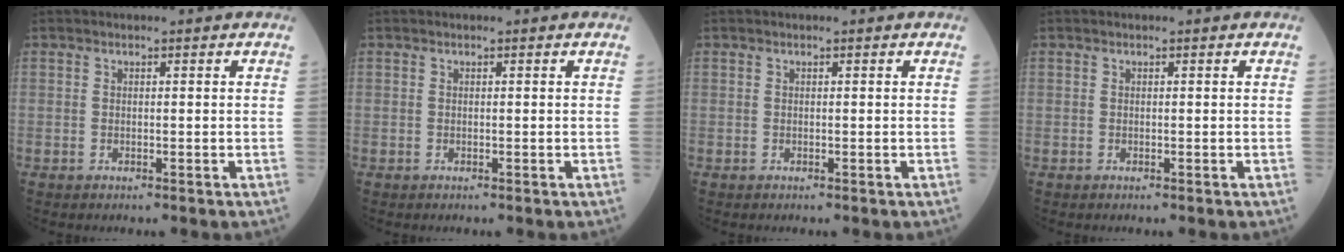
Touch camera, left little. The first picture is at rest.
{"total": 0.0}
{"total": 0.0}
{"total": 0.0}